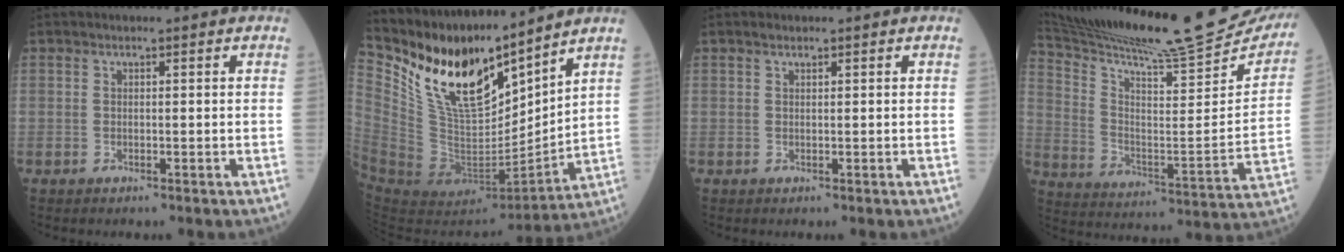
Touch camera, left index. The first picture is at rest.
{"total": 20.6, "force": [16.7, 6.1, 10.5], "torque": [-0.224, -0.013, 0.321]}
{"total": 0.6, "force": [0.5, 0.2, 0.3], "torque": [-0.010, 0.006, 0.010]}
{"total": 28.4, "force": [25.4, 1.3, 12.5], "torque": [-0.222, -0.078, 0.361]}